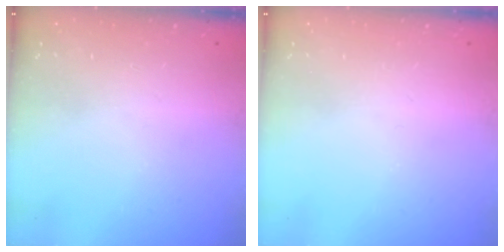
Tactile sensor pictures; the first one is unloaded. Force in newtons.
{"total": 0.0}